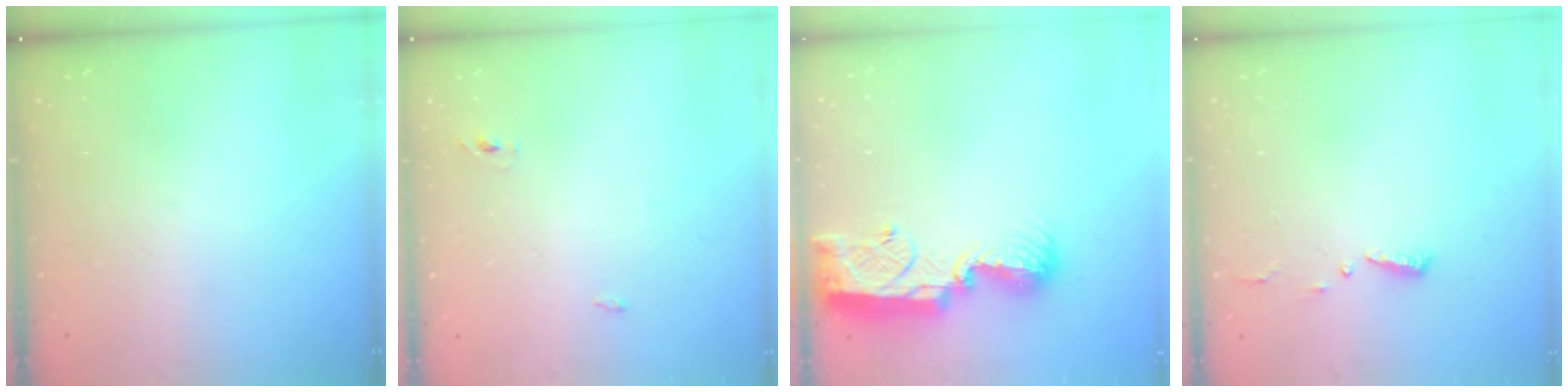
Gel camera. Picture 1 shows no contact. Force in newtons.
{"total": 2.3, "press": 2.1, "slide": 1.0}
{"total": 12.8, "press": 12.7, "slide": 1.1}
{"total": 4.4, "press": 4.4, "slide": 0.4}